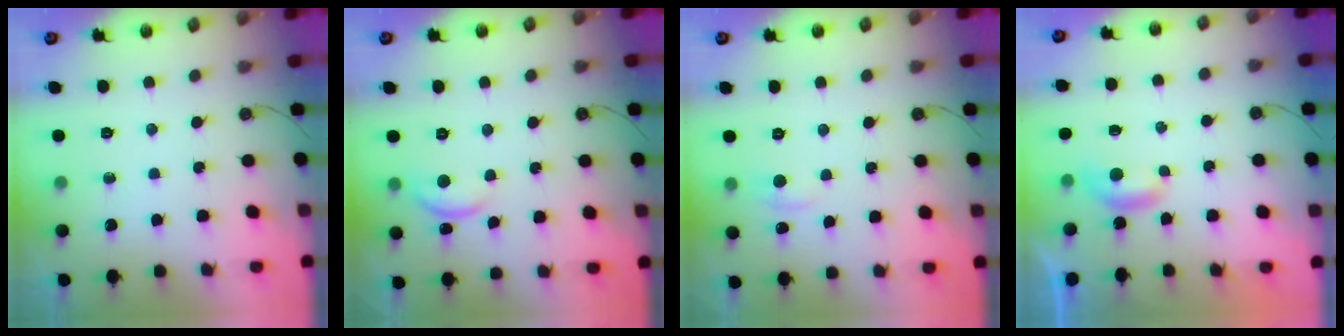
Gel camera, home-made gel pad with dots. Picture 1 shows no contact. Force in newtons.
{"total": 2.2, "press": 2.2, "slide": 0.3}
{"total": 1.4, "press": 1.3, "slide": 0.6}
{"total": 2.3, "press": 2.3, "slide": 0.4}